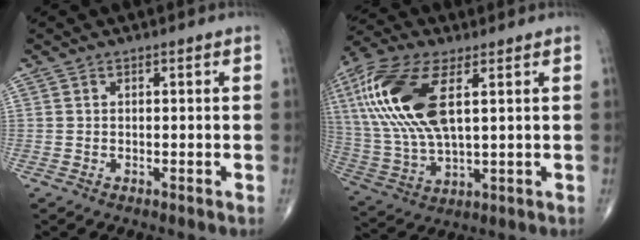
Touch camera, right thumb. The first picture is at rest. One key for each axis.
{"total": 19.8, "fx": 5.5, "fy": 8.6, "fz": 16.9, "tx": -0.376, "ty": -0.006, "tz": 0.105}